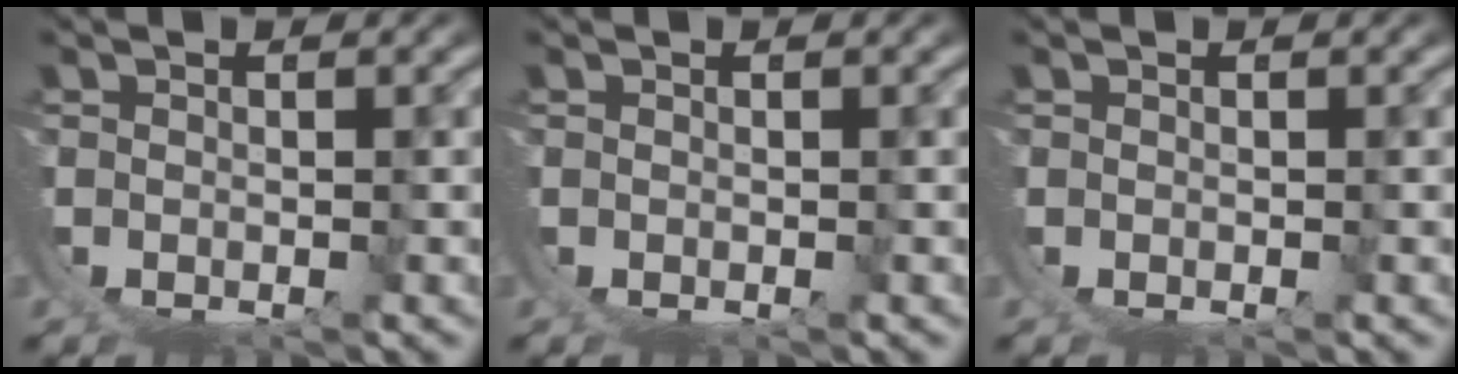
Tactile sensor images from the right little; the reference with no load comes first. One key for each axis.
{"total": 0.0}
{"total": 0.0}